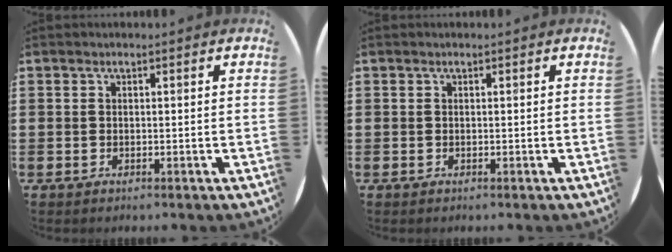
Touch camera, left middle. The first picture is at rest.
{"total": 0.0}